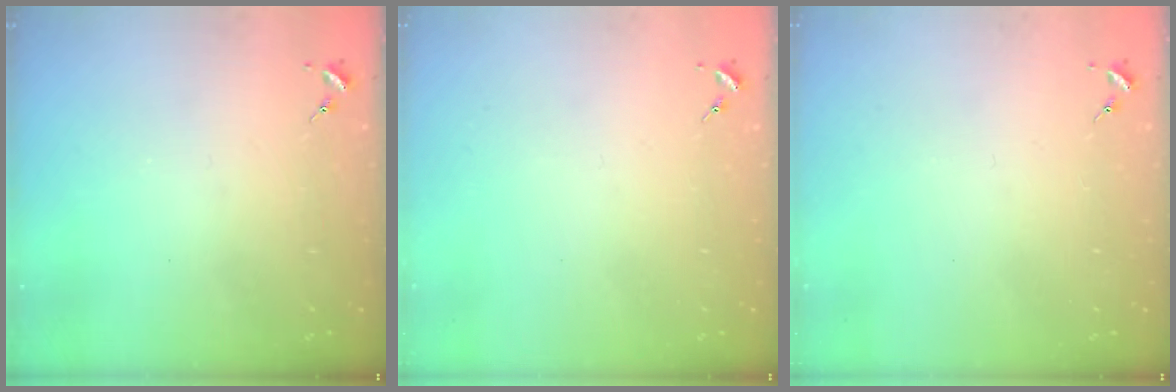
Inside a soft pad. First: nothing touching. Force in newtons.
{"total": 0.0}
{"total": 0.0}